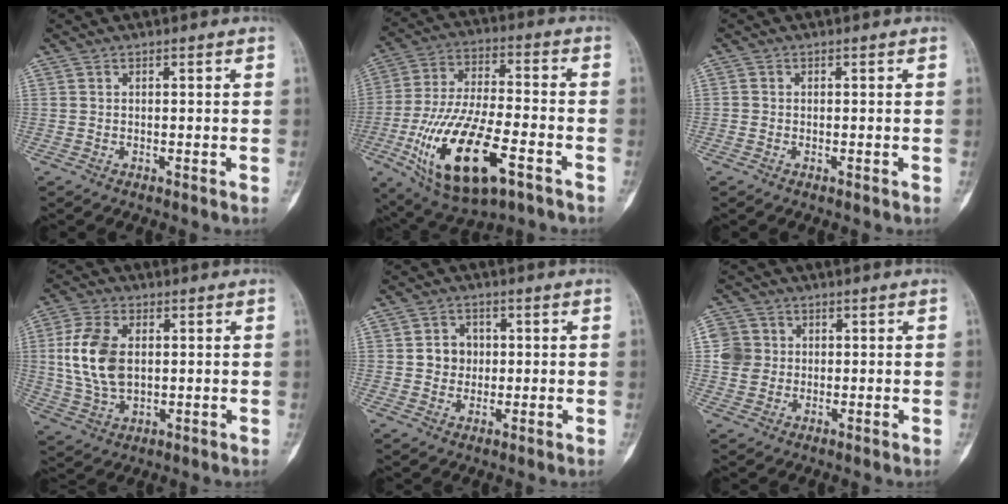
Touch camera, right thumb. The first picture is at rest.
{"total": 21.8, "force": [-8.9, 8.7, 17.8], "torque": [-0.352, 0.023, -0.144]}
{"total": 0.5, "force": [-0.3, 0.4, 0.2], "torque": [-0.005, 0.001, -0.009]}
{"total": 12.0, "force": [1.5, 7.4, 9.4], "torque": [-0.188, 0.000, 0.032]}
{"total": 4.9, "force": [0.5, 4.4, 2.1], "torque": [-0.006, 0.005, 0.004]}
{"total": 5.6, "force": [0.7, 5.4, 1.3], "torque": [0.000, 0.004, 0.008]}